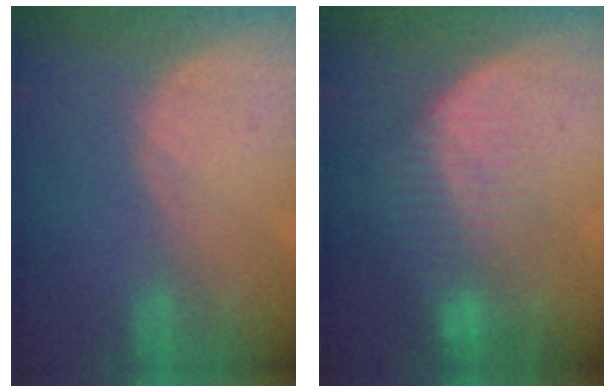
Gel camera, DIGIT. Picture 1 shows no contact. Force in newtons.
{"total": 7.6, "press": 6.7, "slide": 3.5}